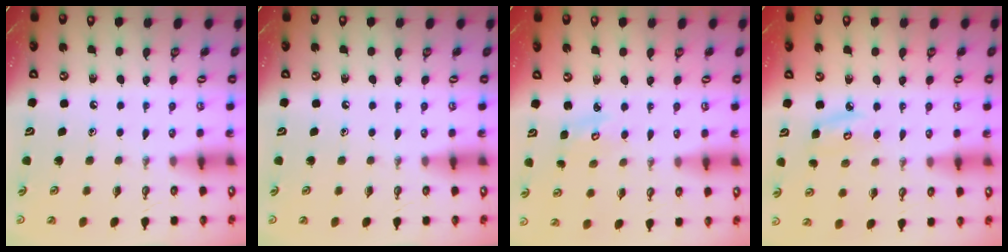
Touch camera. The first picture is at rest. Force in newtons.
{"total": 0.0}
{"total": 3.0, "press": 3.0, "slide": 0.3}
{"total": 5.4, "press": 5.3, "slide": 0.6}